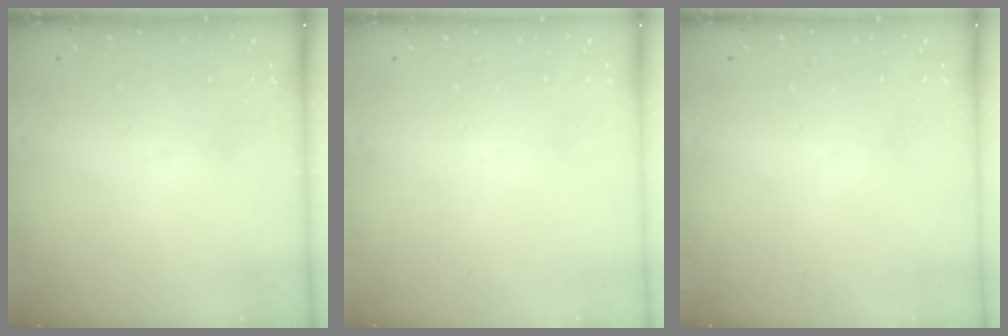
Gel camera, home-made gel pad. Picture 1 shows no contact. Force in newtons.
{"total": 0.0}
{"total": 0.0}